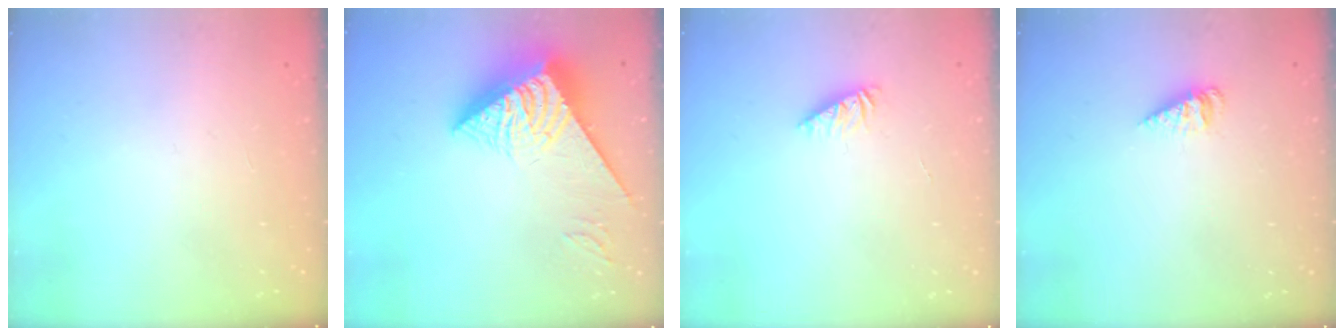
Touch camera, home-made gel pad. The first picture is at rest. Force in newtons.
{"total": 9.2, "press": 9.1, "slide": 1.0}
{"total": 1.2, "press": 1.2, "slide": 0.2}
{"total": 3.0, "press": 2.9, "slide": 0.2}